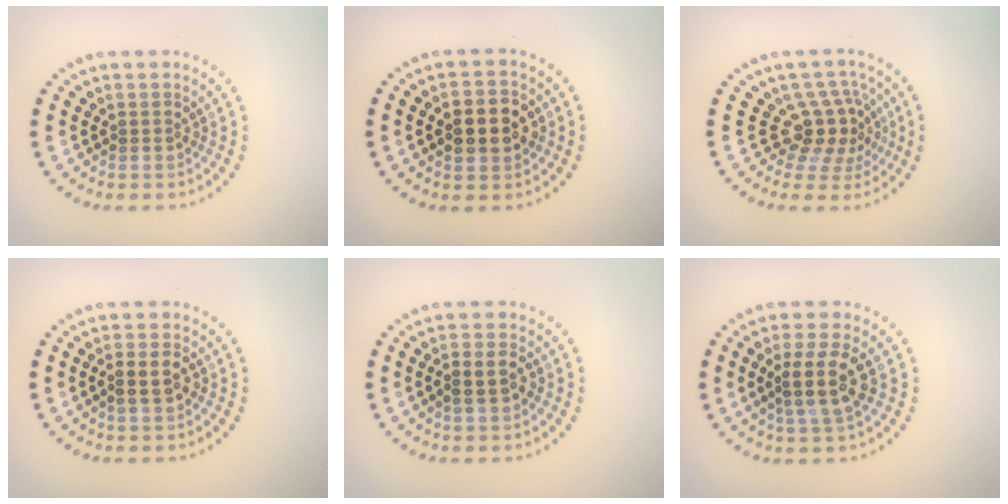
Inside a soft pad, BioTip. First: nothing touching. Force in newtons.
{"total": 4.6, "press": 4.6, "slide": 0.3}
{"total": 3.8, "press": 2.7, "slide": 2.6}
{"total": 2.3, "press": 2.2, "slide": 0.6}
{"total": 2.3, "press": 2.2, "slide": 0.7}
{"total": 4.3, "press": 3.9, "slide": 1.7}